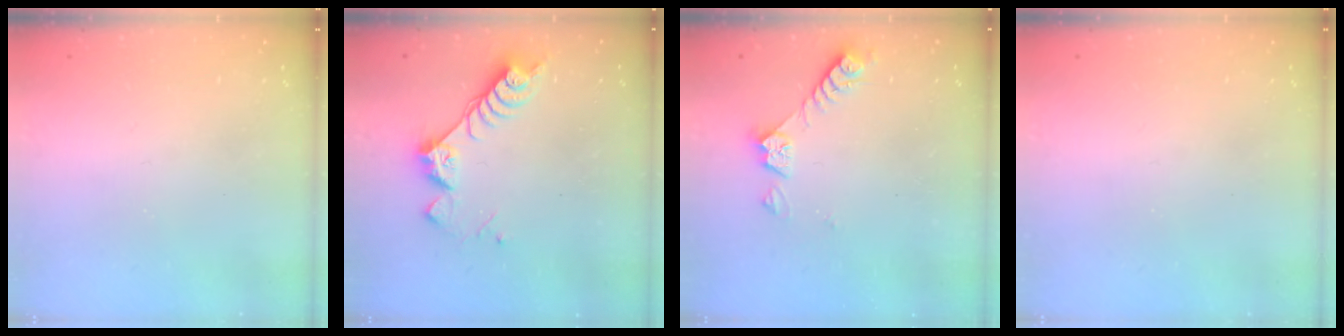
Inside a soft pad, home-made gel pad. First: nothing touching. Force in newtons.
{"total": 8.3, "press": 8.2, "slide": 0.7}
{"total": 4.9, "press": 4.8, "slide": 0.6}
{"total": 0.0}